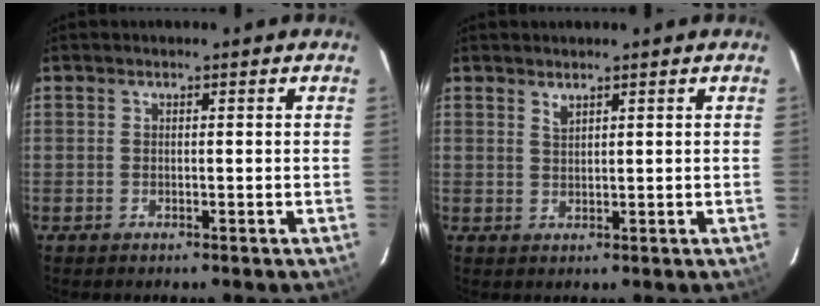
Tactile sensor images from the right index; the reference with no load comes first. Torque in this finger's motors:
{"motor_torque": [0.04, -0.01, 0.06, 0.01]}